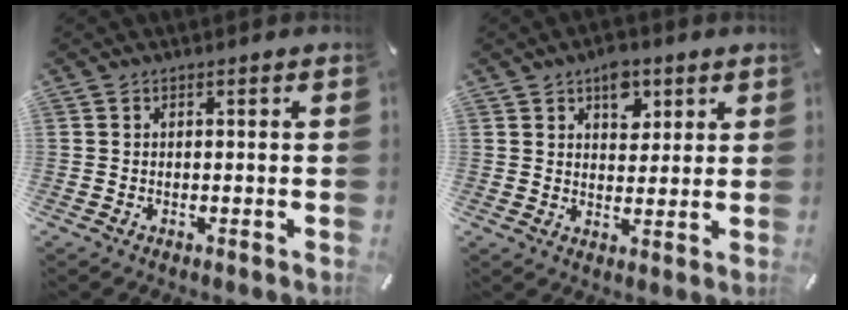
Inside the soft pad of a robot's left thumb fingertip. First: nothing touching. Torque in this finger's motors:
{"motor_torque": [0.77, 0.64, 0.55, -0.61, 0.17]}